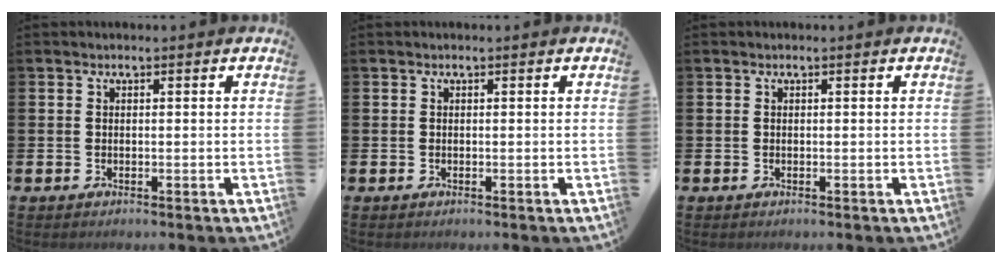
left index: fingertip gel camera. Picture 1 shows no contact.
{"total": 0.0}
{"total": 0.0}